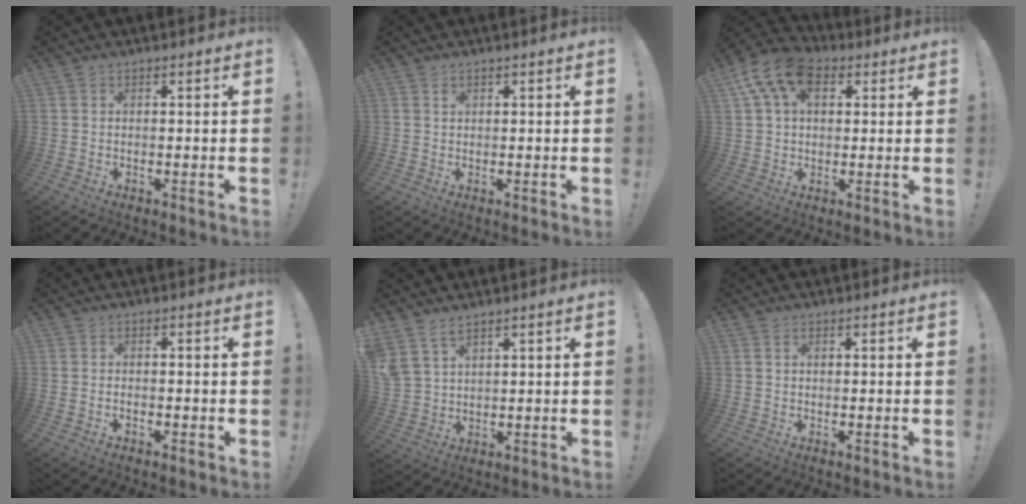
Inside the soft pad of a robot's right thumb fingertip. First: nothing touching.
{"total": 0.9, "force": [0.5, 0.7, 0.1], "torque": [0.003, -0.001, 0.009]}
{"total": 13.1, "force": [5.4, 8.3, 8.5], "torque": [-0.148, -0.010, 0.102]}
{"total": 1.1, "force": [-1.0, 0.2, 0.4], "torque": [-0.008, 0.001, -0.017]}
{"total": 5.5, "force": [4.4, 2.2, 2.5], "torque": [-0.055, -0.017, 0.087]}
{"total": 0.6, "force": [0.2, 0.5, 0.3], "torque": [-0.010, 0.004, 0.003]}